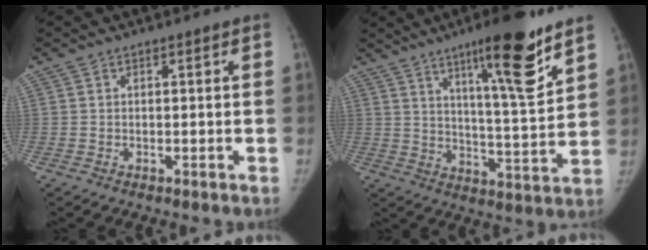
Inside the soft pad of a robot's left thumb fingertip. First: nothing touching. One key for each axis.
{"total": 16.4, "fx": 9.9, "fy": 2.4, "fz": 12.9, "tx": -0.178, "ty": -0.063, "tz": 0.156}